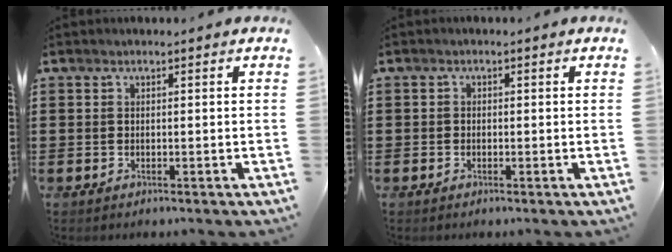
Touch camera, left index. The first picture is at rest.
{"total": 0.8, "force": [-0.5, 0.6, 0.1], "torque": [-0.004, 0.001, -0.010]}